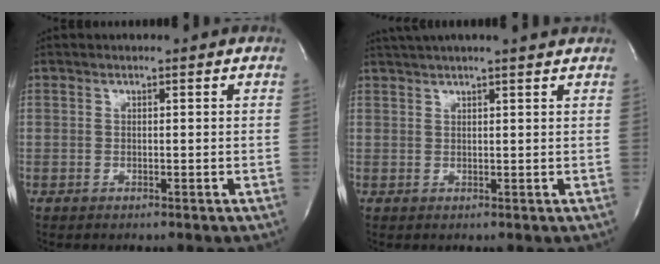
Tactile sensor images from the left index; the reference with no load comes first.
{"total": 7.4, "force": [6.3, -0.2, 3.9], "torque": [-0.062, 0.023, 0.079]}